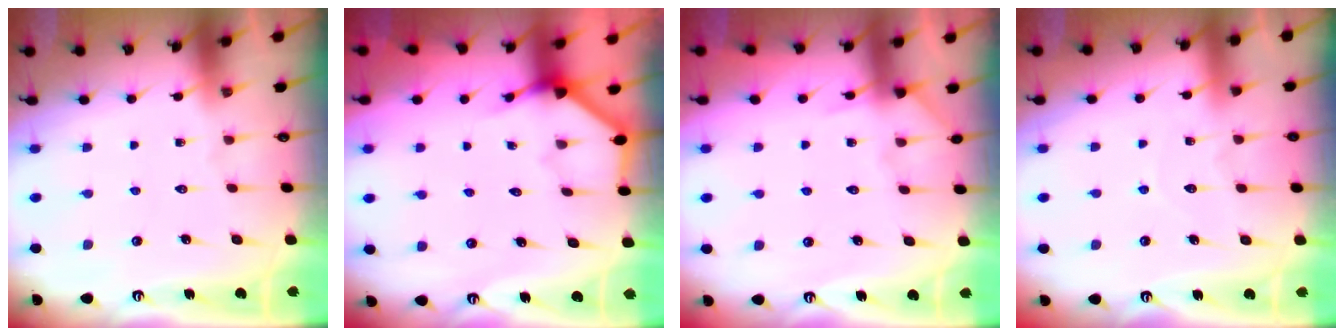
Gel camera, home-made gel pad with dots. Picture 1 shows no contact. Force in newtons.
{"total": 4.2, "press": 4.2, "slide": 0.4}
{"total": 6.2, "press": 6.1, "slide": 0.8}
{"total": 5.1, "press": 5.1, "slide": 0.3}